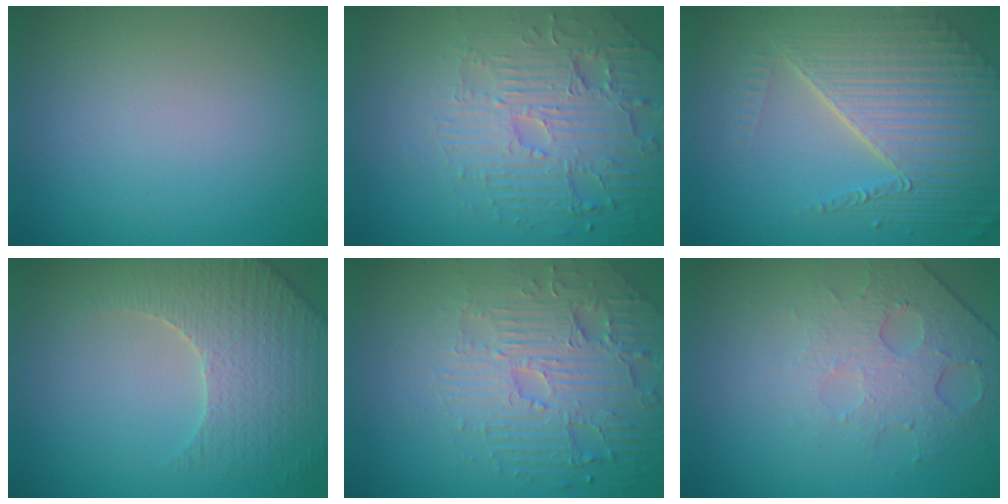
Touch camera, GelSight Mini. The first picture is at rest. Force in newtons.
{"total": 6.2, "press": 5.0, "slide": 3.7}
{"total": 8.8, "press": 5.7, "slide": 6.7}
{"total": 4.6, "press": 4.3, "slide": 1.4}
{"total": 6.2, "press": 5.0, "slide": 3.7}
{"total": 4.8, "press": 3.2, "slide": 3.6}